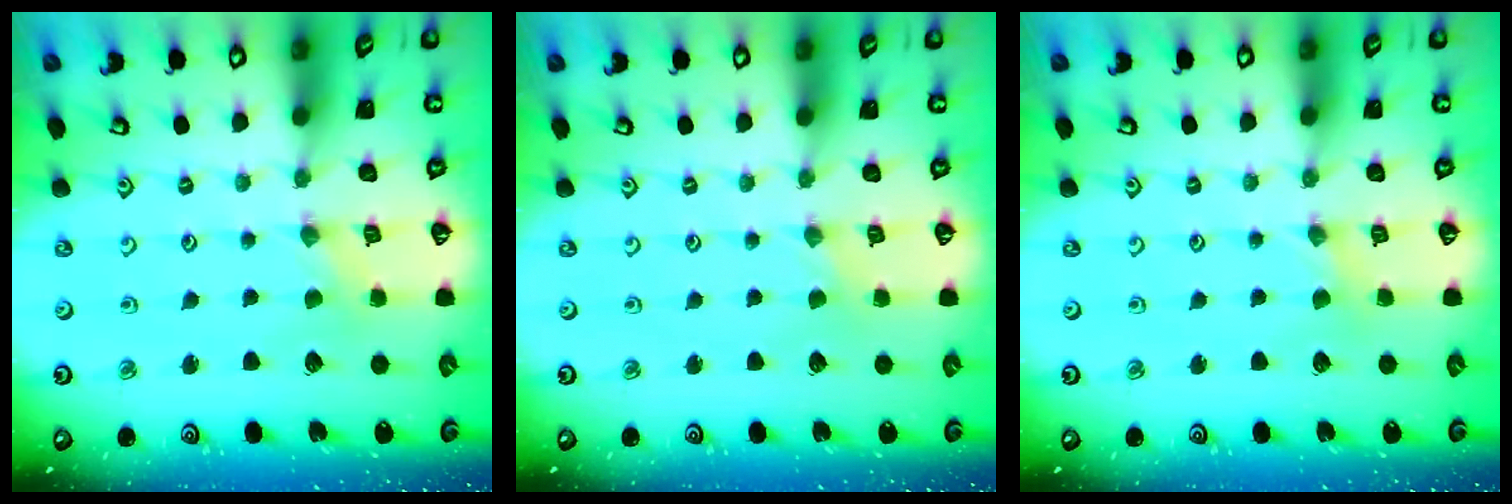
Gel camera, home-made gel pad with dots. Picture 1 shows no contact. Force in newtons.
{"total": 0.0}
{"total": 1.8, "press": 1.8, "slide": 0.4}